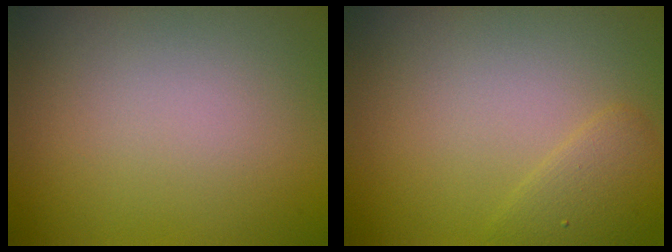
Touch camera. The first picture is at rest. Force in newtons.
{"total": 1.8, "press": 1.8, "slide": 0.1}